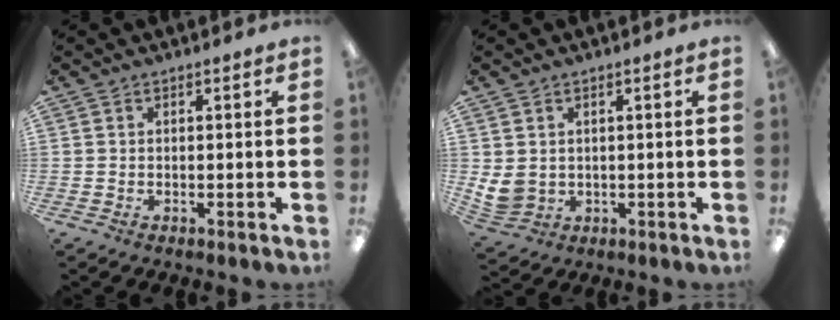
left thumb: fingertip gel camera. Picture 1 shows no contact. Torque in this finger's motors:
{"motor_torque": [0.17, 1.15, 0.73, -0.41, -0.01]}